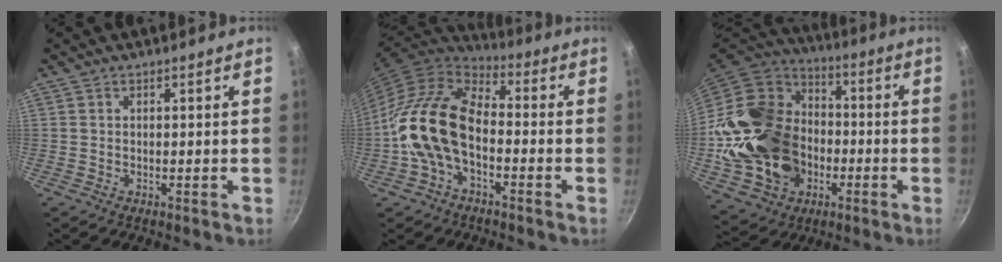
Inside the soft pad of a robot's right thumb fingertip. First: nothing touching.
{"total": 16.3, "force": [-3.7, 10.0, 12.4], "torque": [-0.210, 0.044, -0.085]}
{"total": 27.4, "force": [-4.1, 21.5, 16.5], "torque": [-0.285, 0.053, -0.052]}